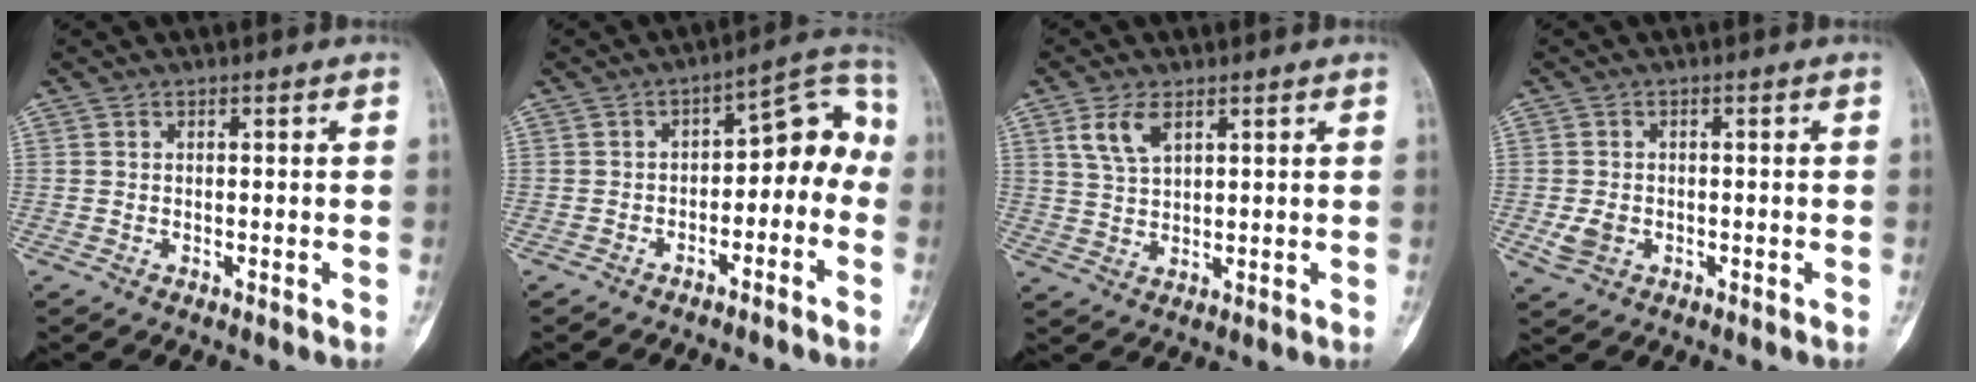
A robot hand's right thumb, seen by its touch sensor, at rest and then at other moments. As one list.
[{"total": 10.1, "force": [-3.3, 6.1, 7.2], "torque": [-0.058, 0.069, -0.052]}, {"total": 5.6, "force": [2.9, 2.8, 3.9], "torque": [-0.074, -0.008, 0.062]}, {"total": 3.3, "force": [-0.8, 2.6, 2.0], "torque": [-0.037, 0.002, -0.010]}]